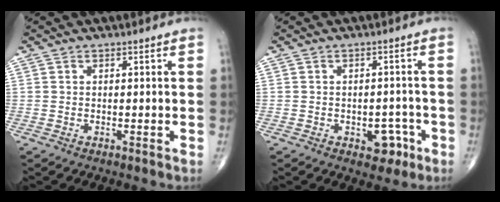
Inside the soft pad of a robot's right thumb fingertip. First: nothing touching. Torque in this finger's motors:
{"motor_torque": [3.39, 1.62, 0.23, -0.41, 0.00]}